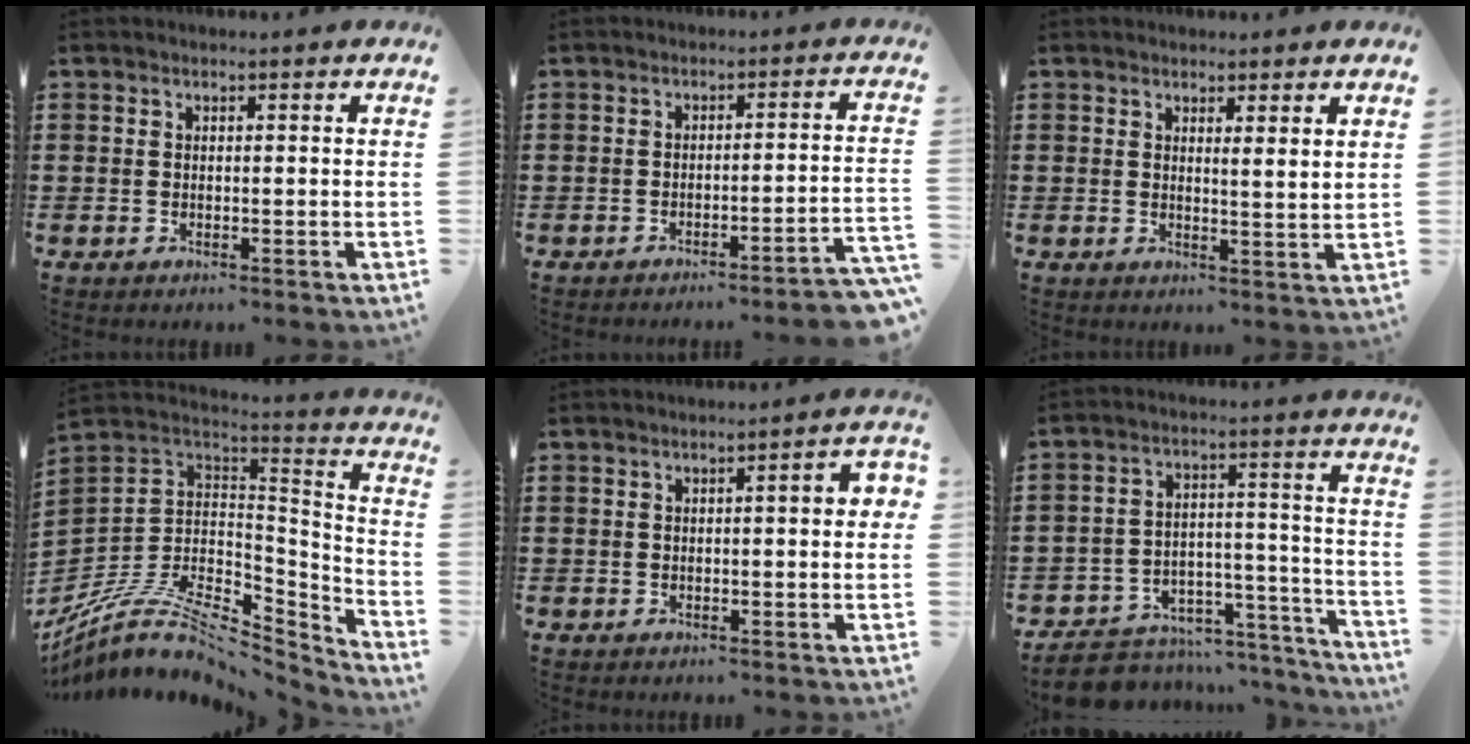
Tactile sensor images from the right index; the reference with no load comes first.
{"total": 3.3, "force": [-2.8, -0.7, 1.5], "torque": [-0.028, -0.014, -0.058]}
{"total": 1.9, "force": [1.7, -0.2, 0.8], "torque": [-0.021, 0.003, 0.033]}
{"total": 10.4, "force": [-6.9, 4.6, 6.2], "torque": [-0.133, 0.004, -0.133]}
{"total": 3.0, "force": [0.2, 0.4, 2.9], "torque": [-0.043, 0.001, 0.000]}
{"total": 5.1, "force": [-4.4, 2.4, 0.9], "torque": [-0.021, 0.011, -0.086]}